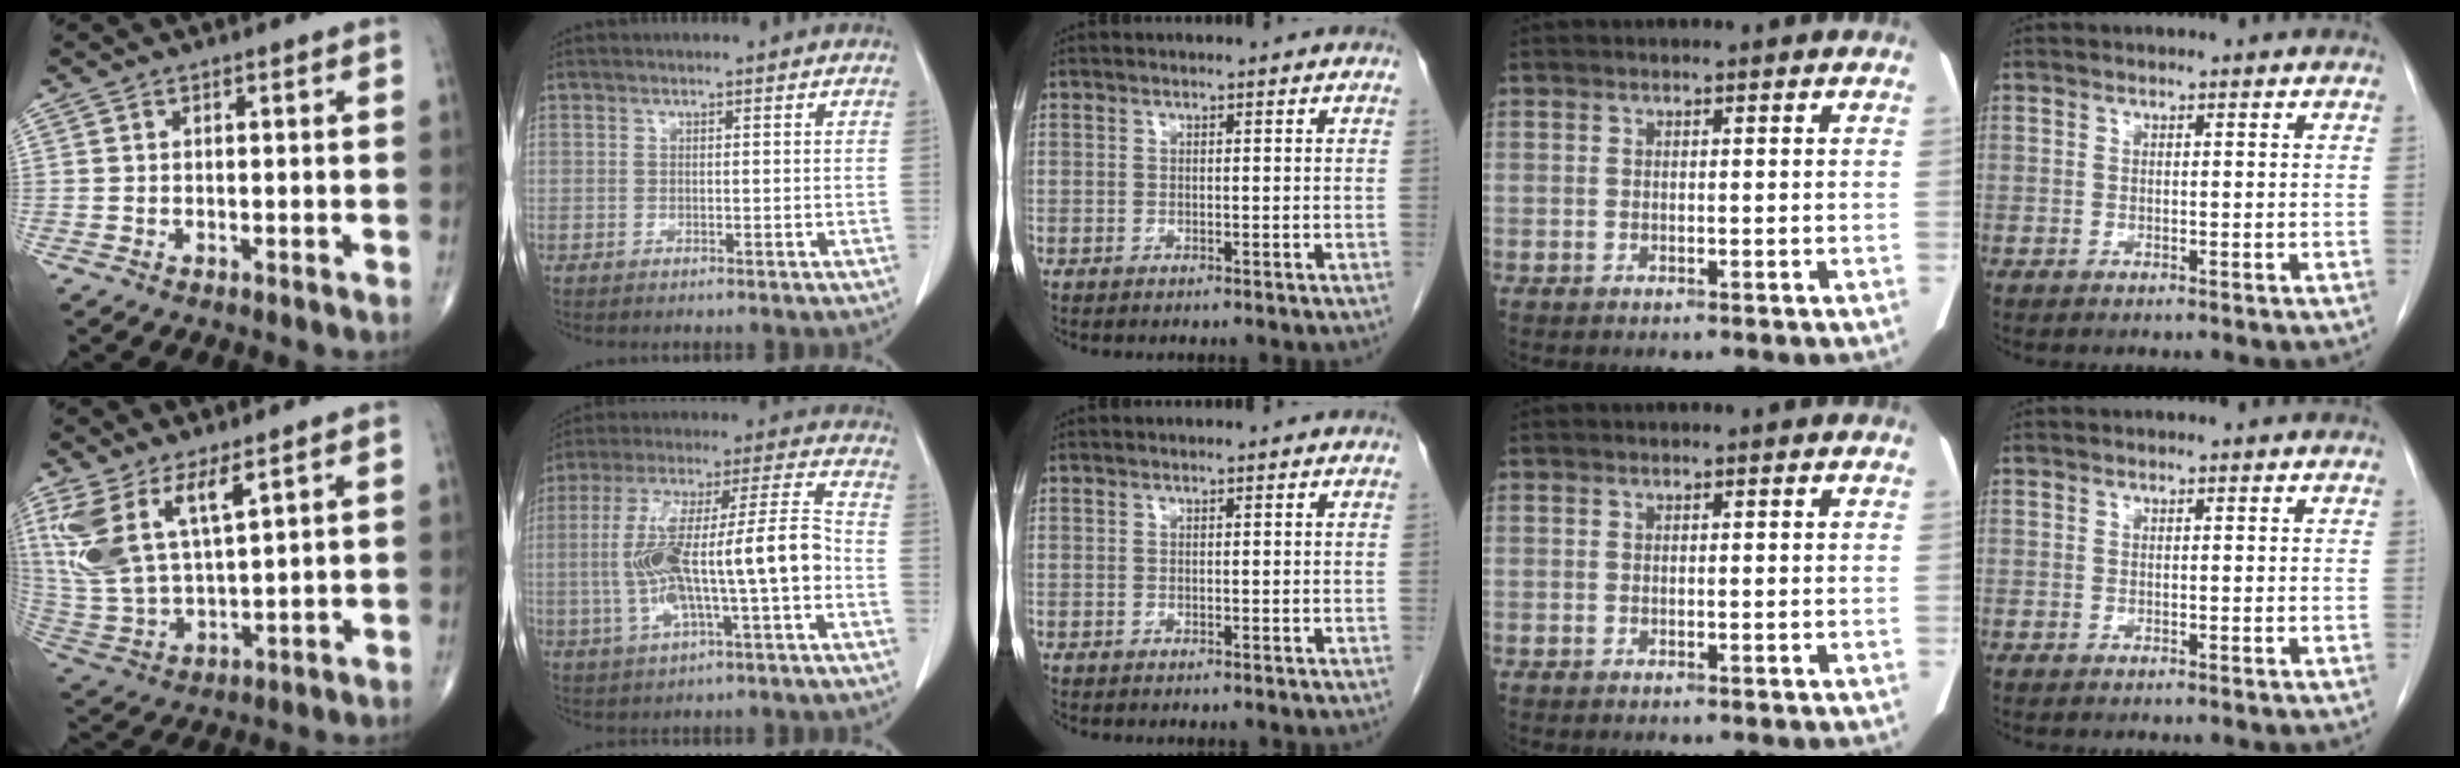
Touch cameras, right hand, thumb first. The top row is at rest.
{"thumb": {"total": 13.3, "force": [6.9, 4.8, 10.3], "torque": [-0.224, -0.029, 0.154]}, "index": {"total": 16.3, "force": [-2.7, 1.9, 15.9], "torque": [-0.295, 0.028, -0.041]}}